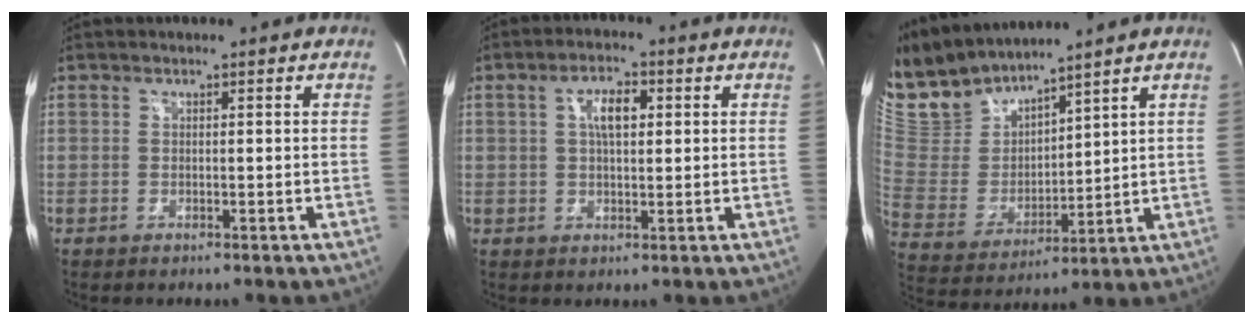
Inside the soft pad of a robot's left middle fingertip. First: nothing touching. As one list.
[{"total": 4.9, "force": [1.2, 2.1, 4.3], "torque": [-0.079, 0.012, 0.020]}, {"total": 12.7, "force": [11.9, 2.6, 3.7], "torque": [-0.095, 0.005, 0.255]}]